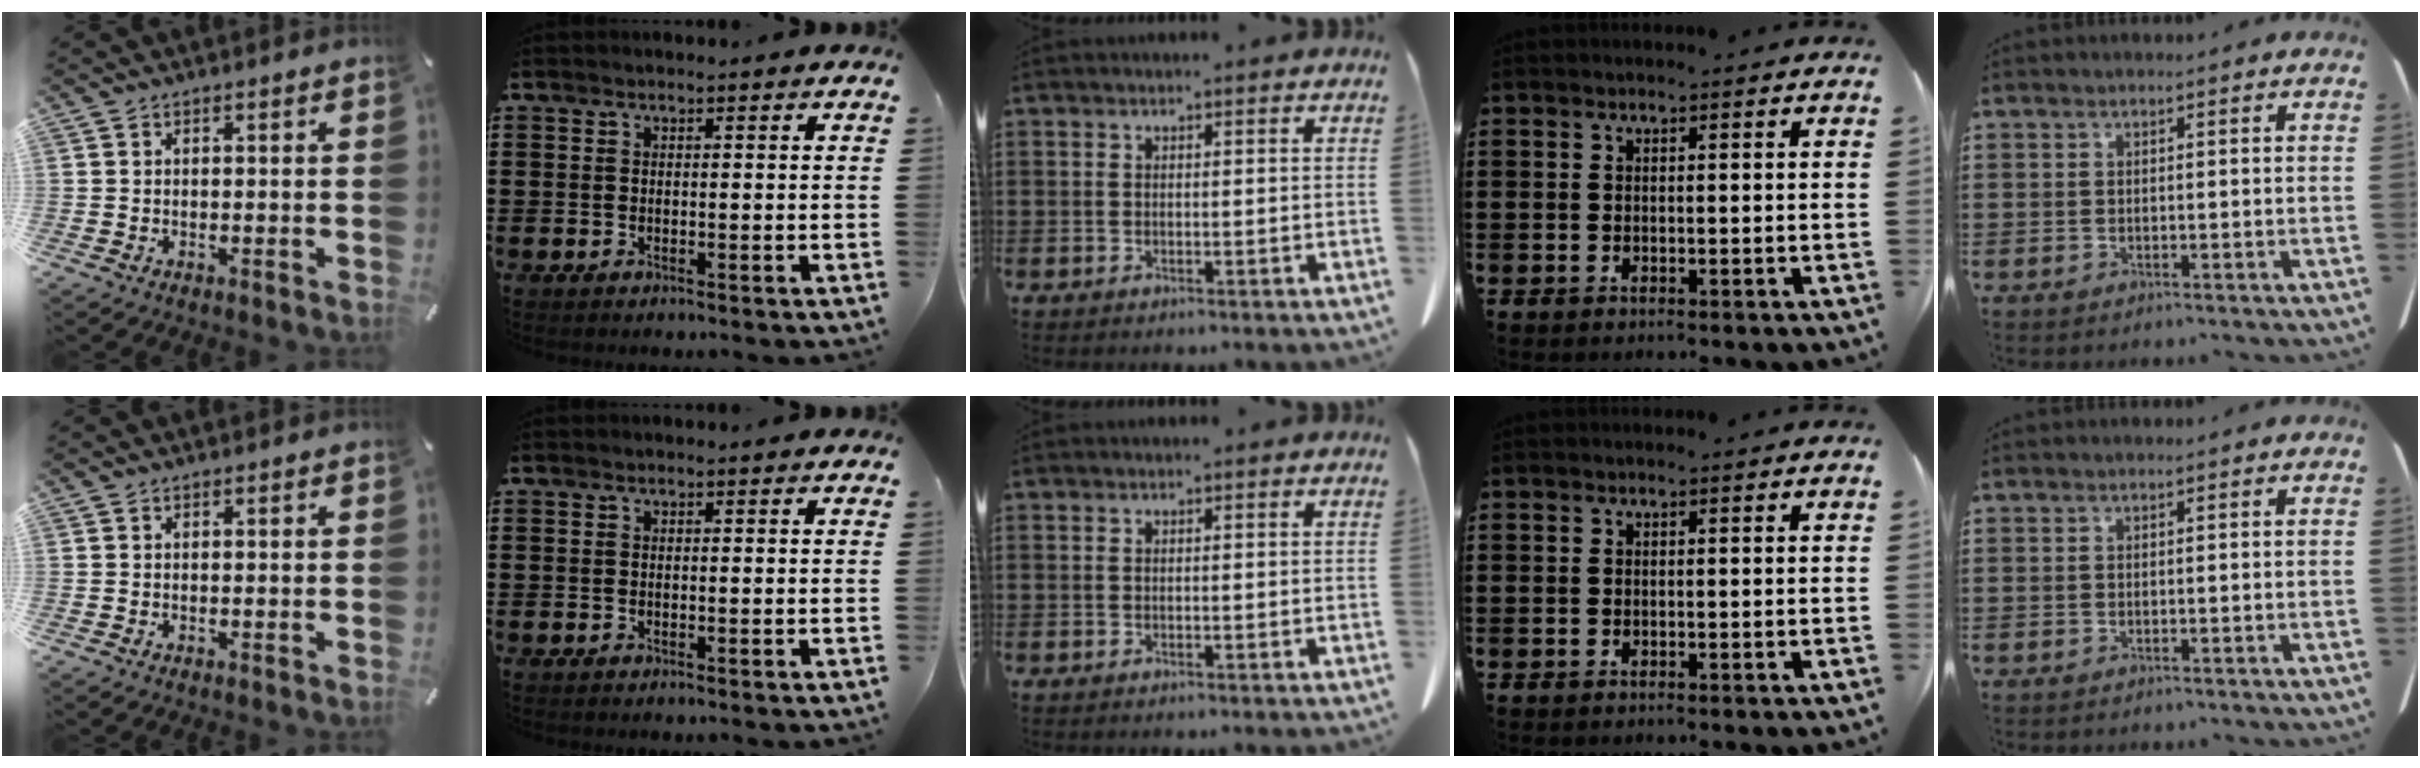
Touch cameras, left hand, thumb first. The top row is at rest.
{}